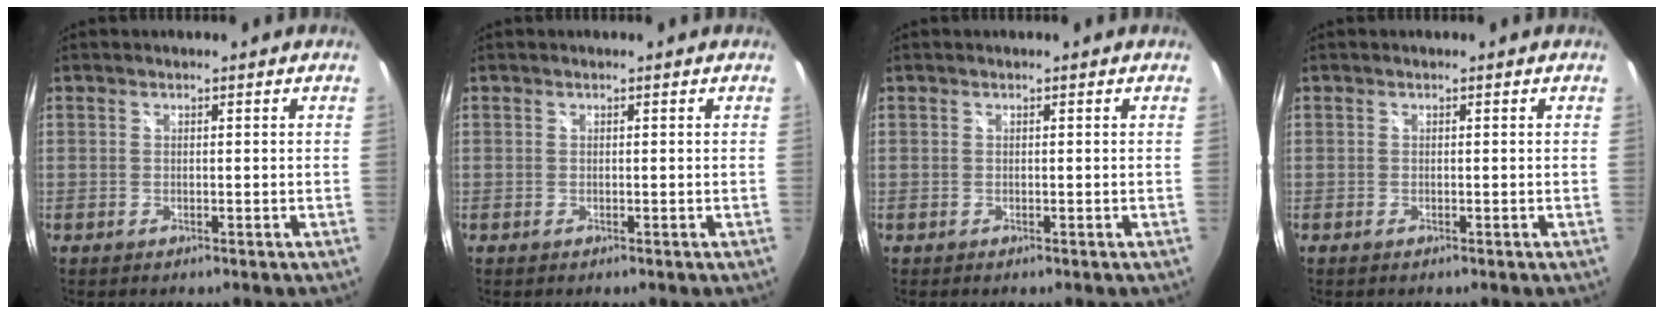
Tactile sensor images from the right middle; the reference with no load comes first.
{"total": 0.0}
{"total": 0.0}
{"total": 0.0}